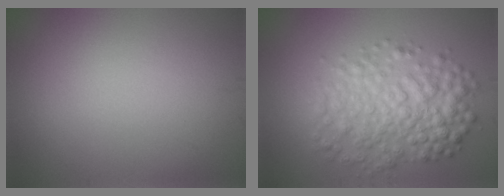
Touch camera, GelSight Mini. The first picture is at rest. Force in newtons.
{"total": 6.1, "press": 6.0, "slide": 0.1}